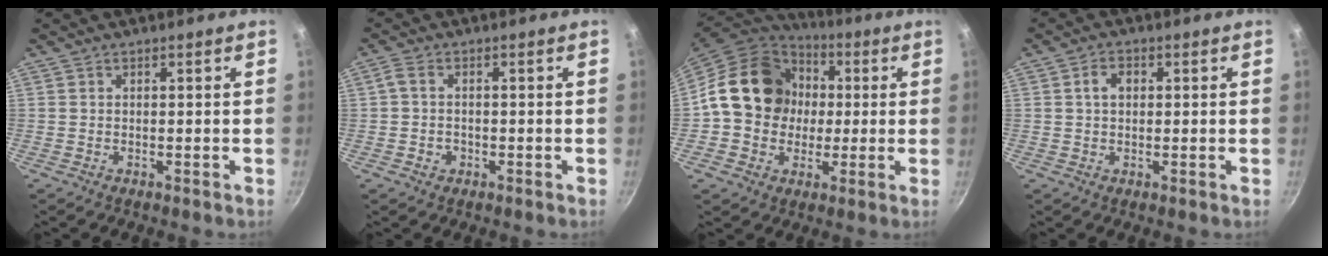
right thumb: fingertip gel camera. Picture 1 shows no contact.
{"total": 3.3, "force": [-0.9, 2.6, 1.9], "torque": [-0.038, 0.009, -0.021]}
{"total": 18.2, "force": [1.5, 15.3, 9.7], "torque": [-0.132, 0.033, 0.018]}
{"total": 3.2, "force": [0.6, 2.4, 2.1], "torque": [-0.023, 0.006, 0.008]}